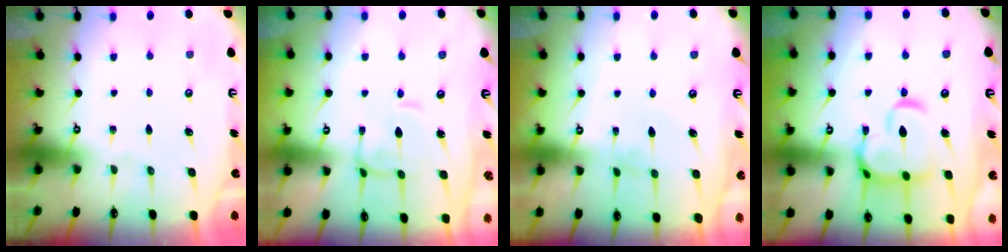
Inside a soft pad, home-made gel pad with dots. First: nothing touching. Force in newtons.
{"total": 0.7, "press": 0.5, "slide": 0.4}
{"total": 0.9, "press": 0.8, "slide": 0.2}
{"total": 7.0, "press": 6.8, "slide": 1.3}